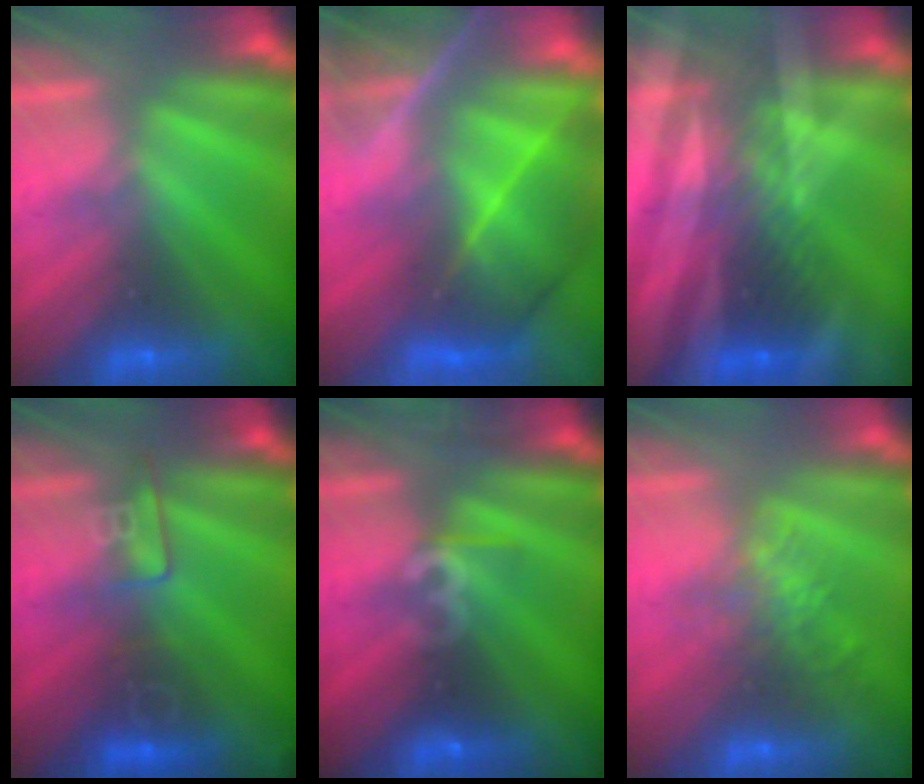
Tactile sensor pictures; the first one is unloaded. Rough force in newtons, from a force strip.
{"total": 7.4}
{"total": 2.9}
{"total": 2.4}
{"total": 3.3}
{"total": 3.9}